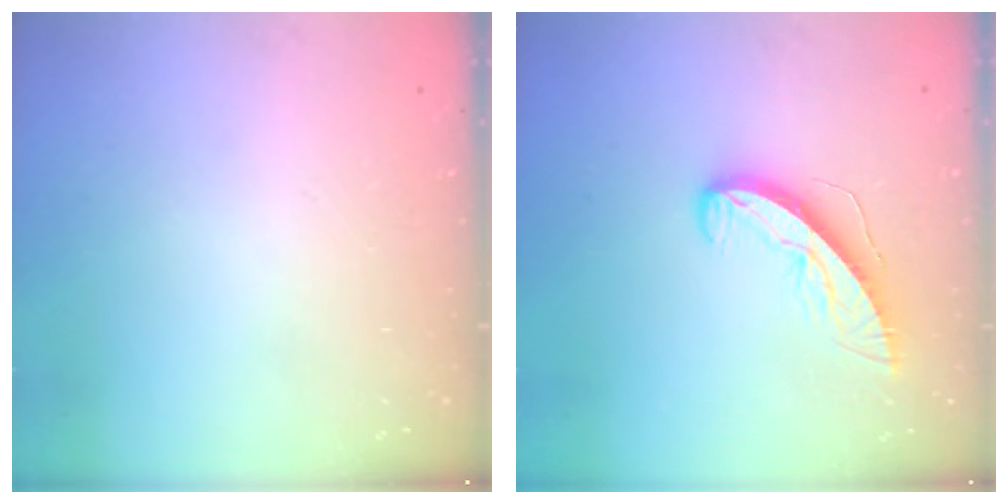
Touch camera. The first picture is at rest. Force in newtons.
{"total": 10.1, "press": 10.1, "slide": 0.9}